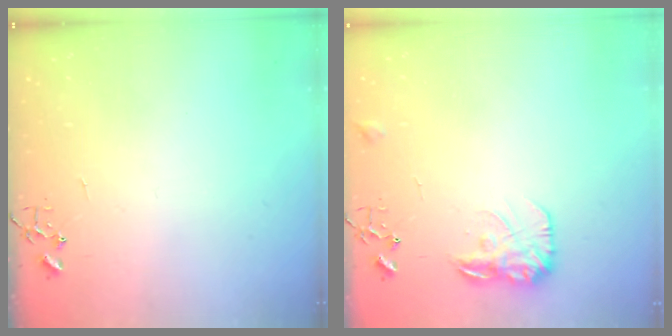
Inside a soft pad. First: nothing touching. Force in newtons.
{"total": 11.7, "press": 11.7, "slide": 0.4}